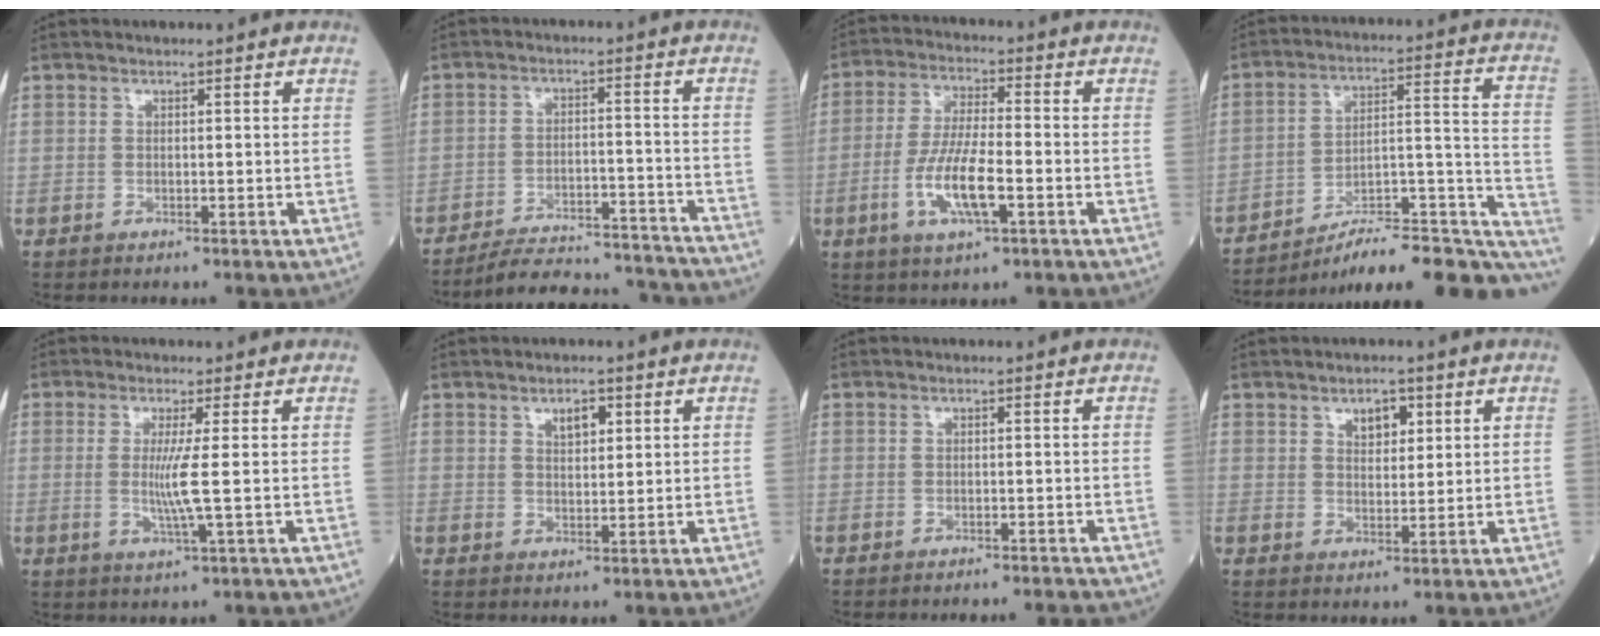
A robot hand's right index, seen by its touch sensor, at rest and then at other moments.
{"total": 16.8, "force": [-16.3, 1.8, 3.6], "torque": [-0.054, 0.007, -0.218]}
{"total": 9.3, "force": [-3.0, 1.8, 8.6], "torque": [-0.176, -0.005, -0.055]}
{"total": 22.1, "force": [-18.4, 4.3, 11.4], "torque": [-0.081, 0.054, -0.256]}
{"total": 4.7, "force": [0.0, -1.1, 4.5], "torque": [-0.099, -0.014, 0.001]}
{"total": 2.8, "force": [1.5, 1.2, 2.0], "torque": [-0.036, 0.001, 0.030]}
{"total": 4.1, "force": [-4.0, 0.2, 0.9], "torque": [-0.008, -0.011, -0.044]}
{"total": 3.4, "force": [1.9, 1.7, 2.2], "torque": [-0.034, 0.002, 0.033]}